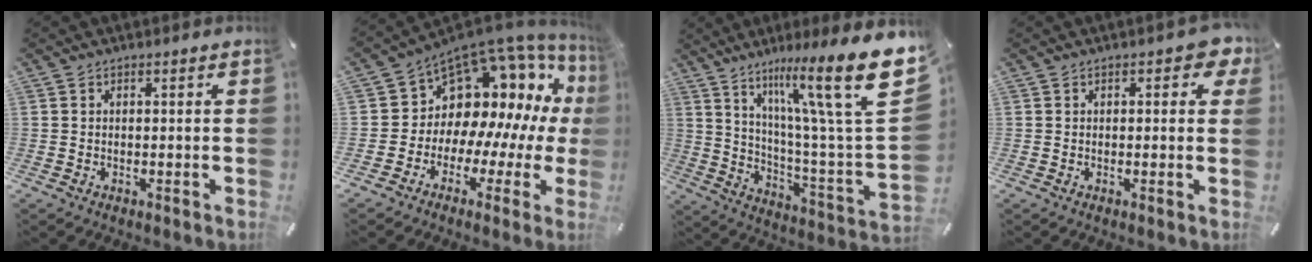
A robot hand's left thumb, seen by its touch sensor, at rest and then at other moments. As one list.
[{"total": 13.1, "force": [6.9, 9.7, 5.4], "torque": [-0.082, -0.091, 0.134]}, {"total": 23.5, "force": [13.1, 4.0, 19.1], "torque": [-0.293, -0.095, 0.198]}, {"total": 3.2, "force": [1.2, 1.7, 2.4], "torque": [-0.027, -0.001, 0.015]}]